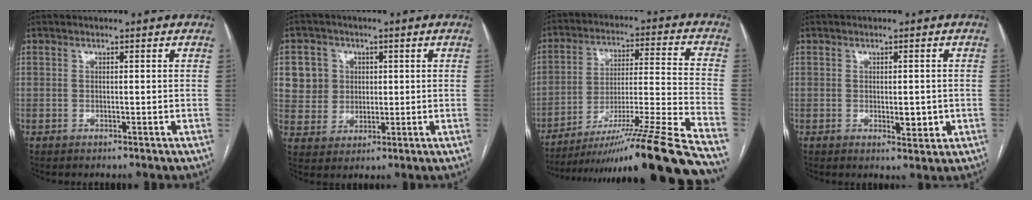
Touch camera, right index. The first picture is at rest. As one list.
[{"total": 7.2, "force": [2.0, 6.8, 1.2], "torque": [-0.025, 0.019, 0.043]}, {"total": 25.7, "force": [-21.3, -2.7, 14.2], "torque": [-0.165, -0.032, -0.336]}, {"total": 3.3, "force": [-0.5, 1.4, 2.9], "torque": [-0.040, -0.004, -0.002]}]